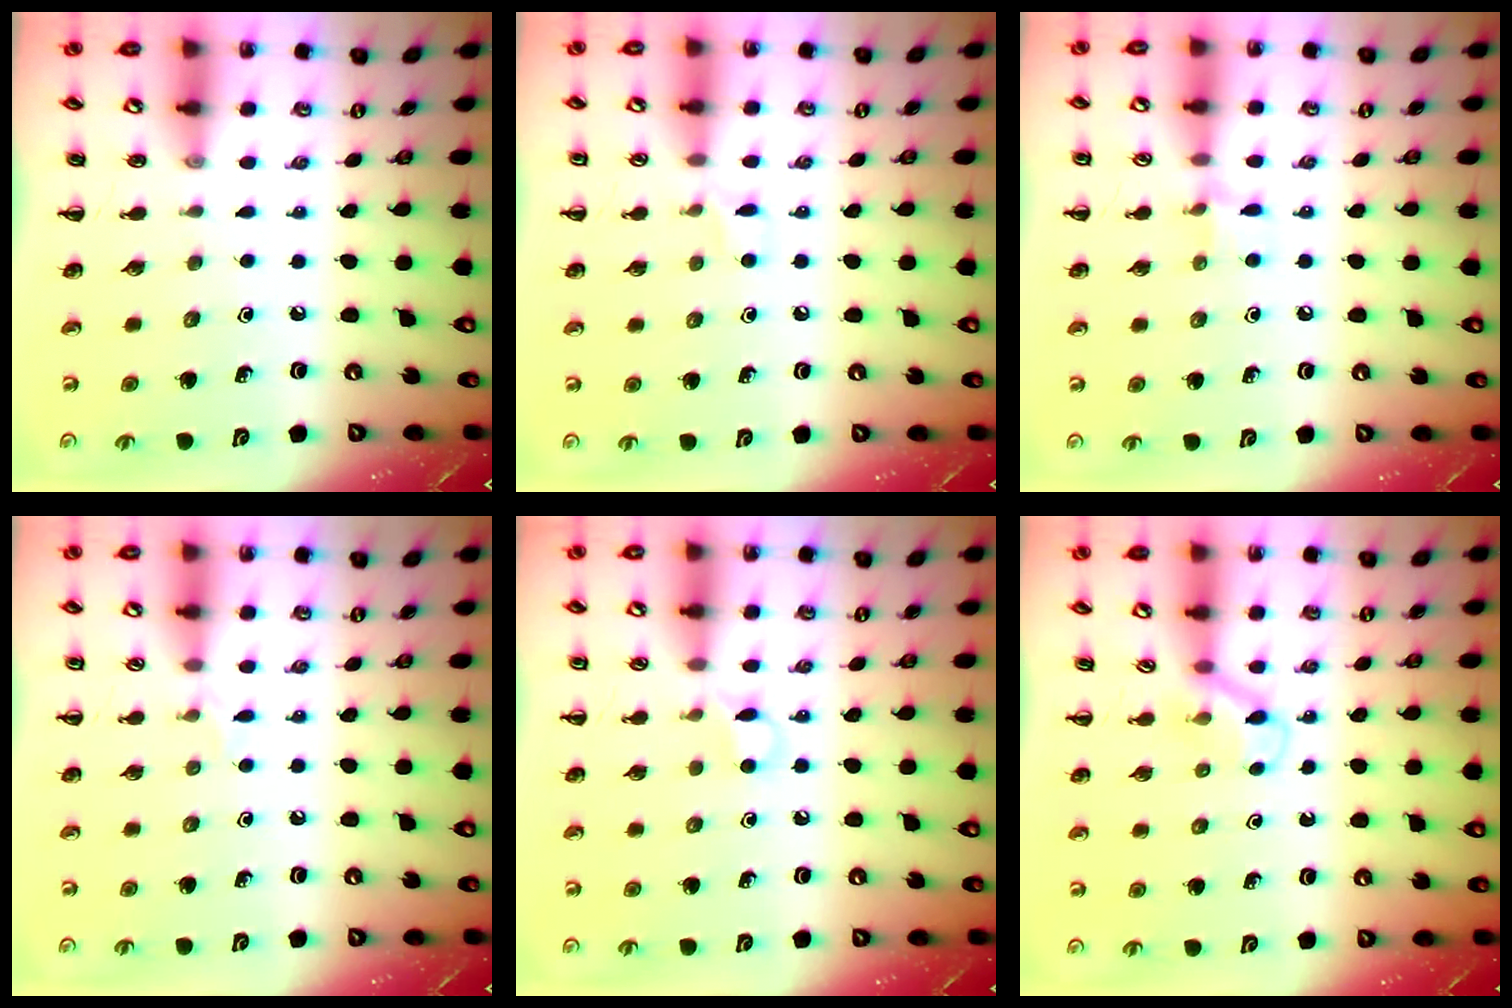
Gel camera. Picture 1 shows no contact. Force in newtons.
{"total": 3.8, "press": 3.5, "slide": 1.4}
{"total": 5.8, "press": 5.5, "slide": 1.8}
{"total": 4.2, "press": 3.9, "slide": 1.5}
{"total": 3.7, "press": 3.5, "slide": 1.1}
{"total": 4.0, "press": 3.8, "slide": 1.2}